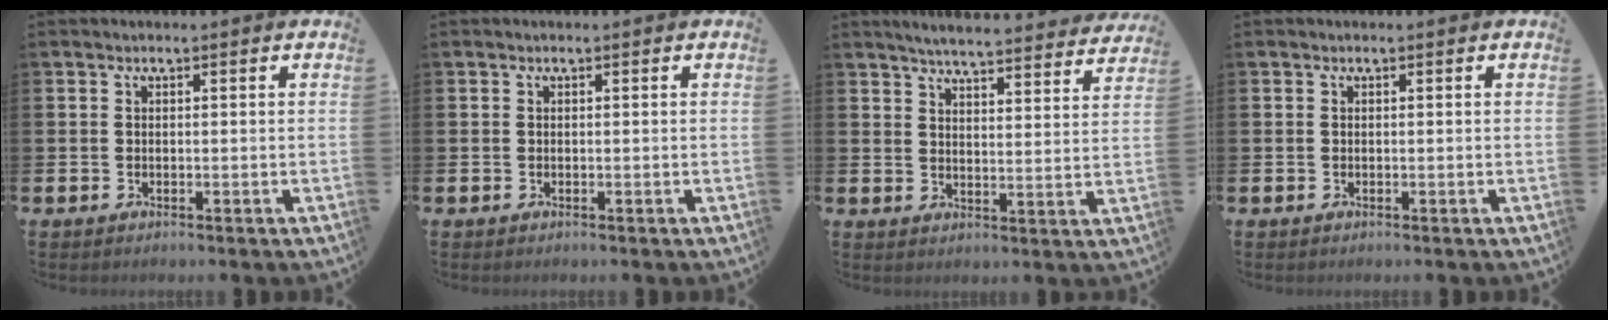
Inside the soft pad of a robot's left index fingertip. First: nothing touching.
{"total": 0.0}
{"total": 5.4, "force": [5.2, 0.2, 1.0], "torque": [-0.026, -0.040, 0.089]}
{"total": 0.0}